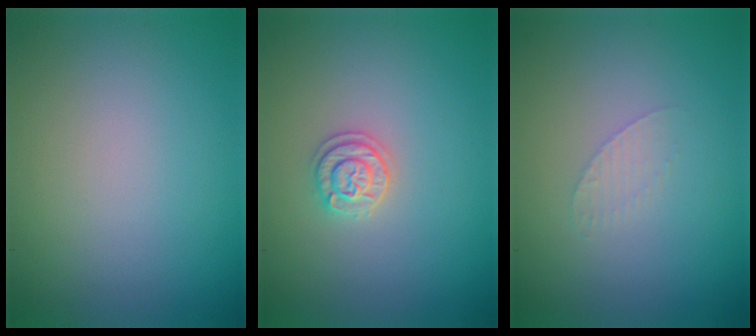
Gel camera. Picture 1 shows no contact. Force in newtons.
{"total": 1.9, "press": 1.9, "slide": 0.2}
{"total": 1.0, "press": 1.0, "slide": 0.1}